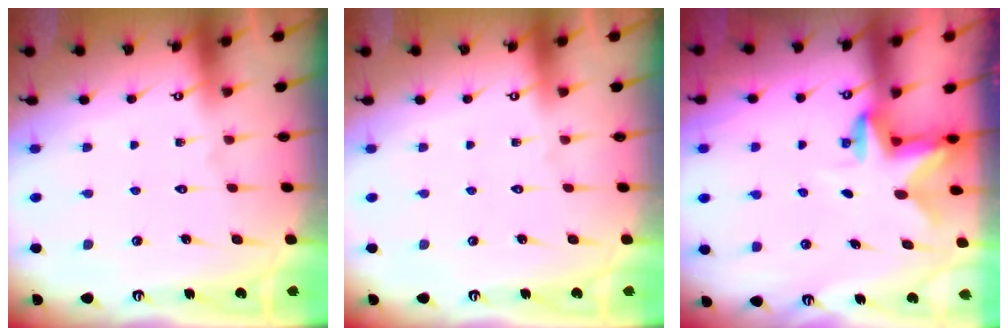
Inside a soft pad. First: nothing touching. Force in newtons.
{"total": 0.0}
{"total": 2.7, "press": 2.6, "slide": 0.5}